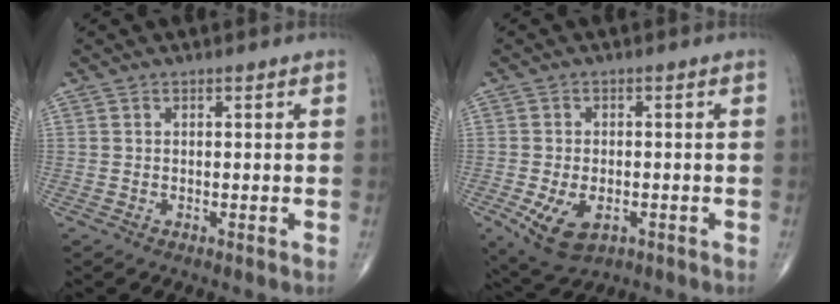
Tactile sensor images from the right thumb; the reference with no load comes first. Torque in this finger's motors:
{"motor_torque": [-0.06, 0.38, 0.42, 0.22, 0.05]}